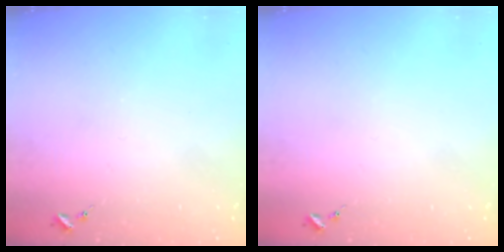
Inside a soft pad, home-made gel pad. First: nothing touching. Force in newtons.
{"total": 0.0}